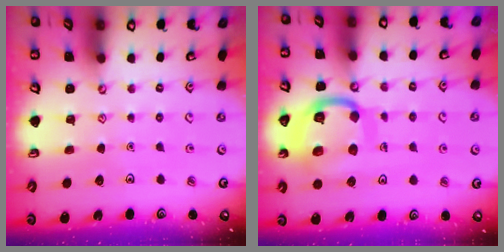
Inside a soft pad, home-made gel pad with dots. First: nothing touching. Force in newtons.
{"total": 15.6, "press": 15.5, "slide": 1.6}